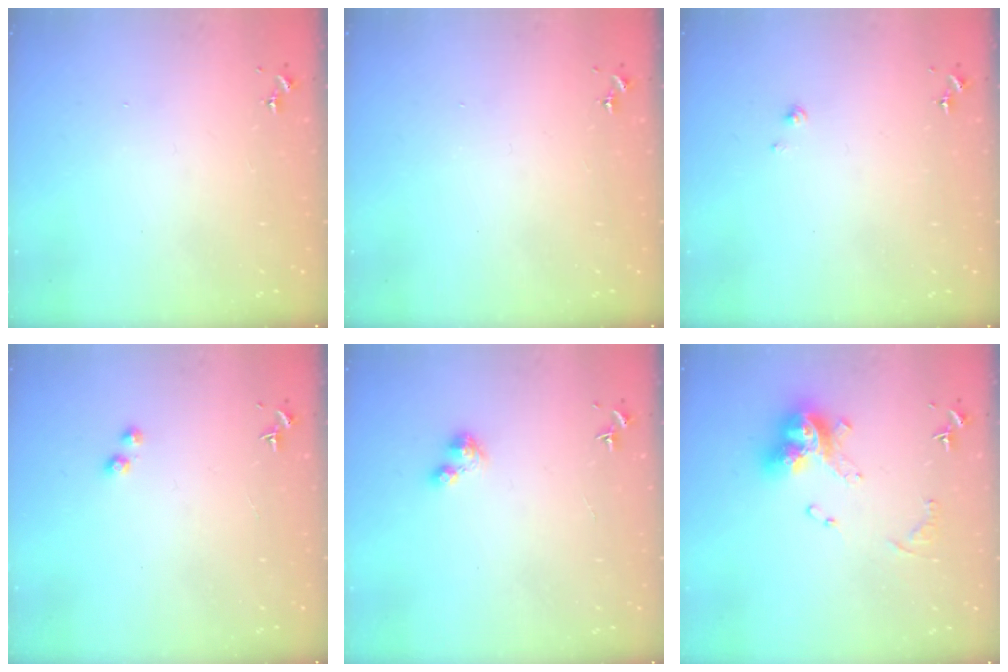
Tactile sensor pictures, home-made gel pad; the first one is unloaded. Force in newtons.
{"total": 0.0}
{"total": 1.4, "press": 1.4, "slide": 0.1}
{"total": 2.4, "press": 2.3, "slide": 0.9}
{"total": 3.6, "press": 3.6, "slide": 0.4}
{"total": 14.4, "press": 14.3, "slide": 1.6}